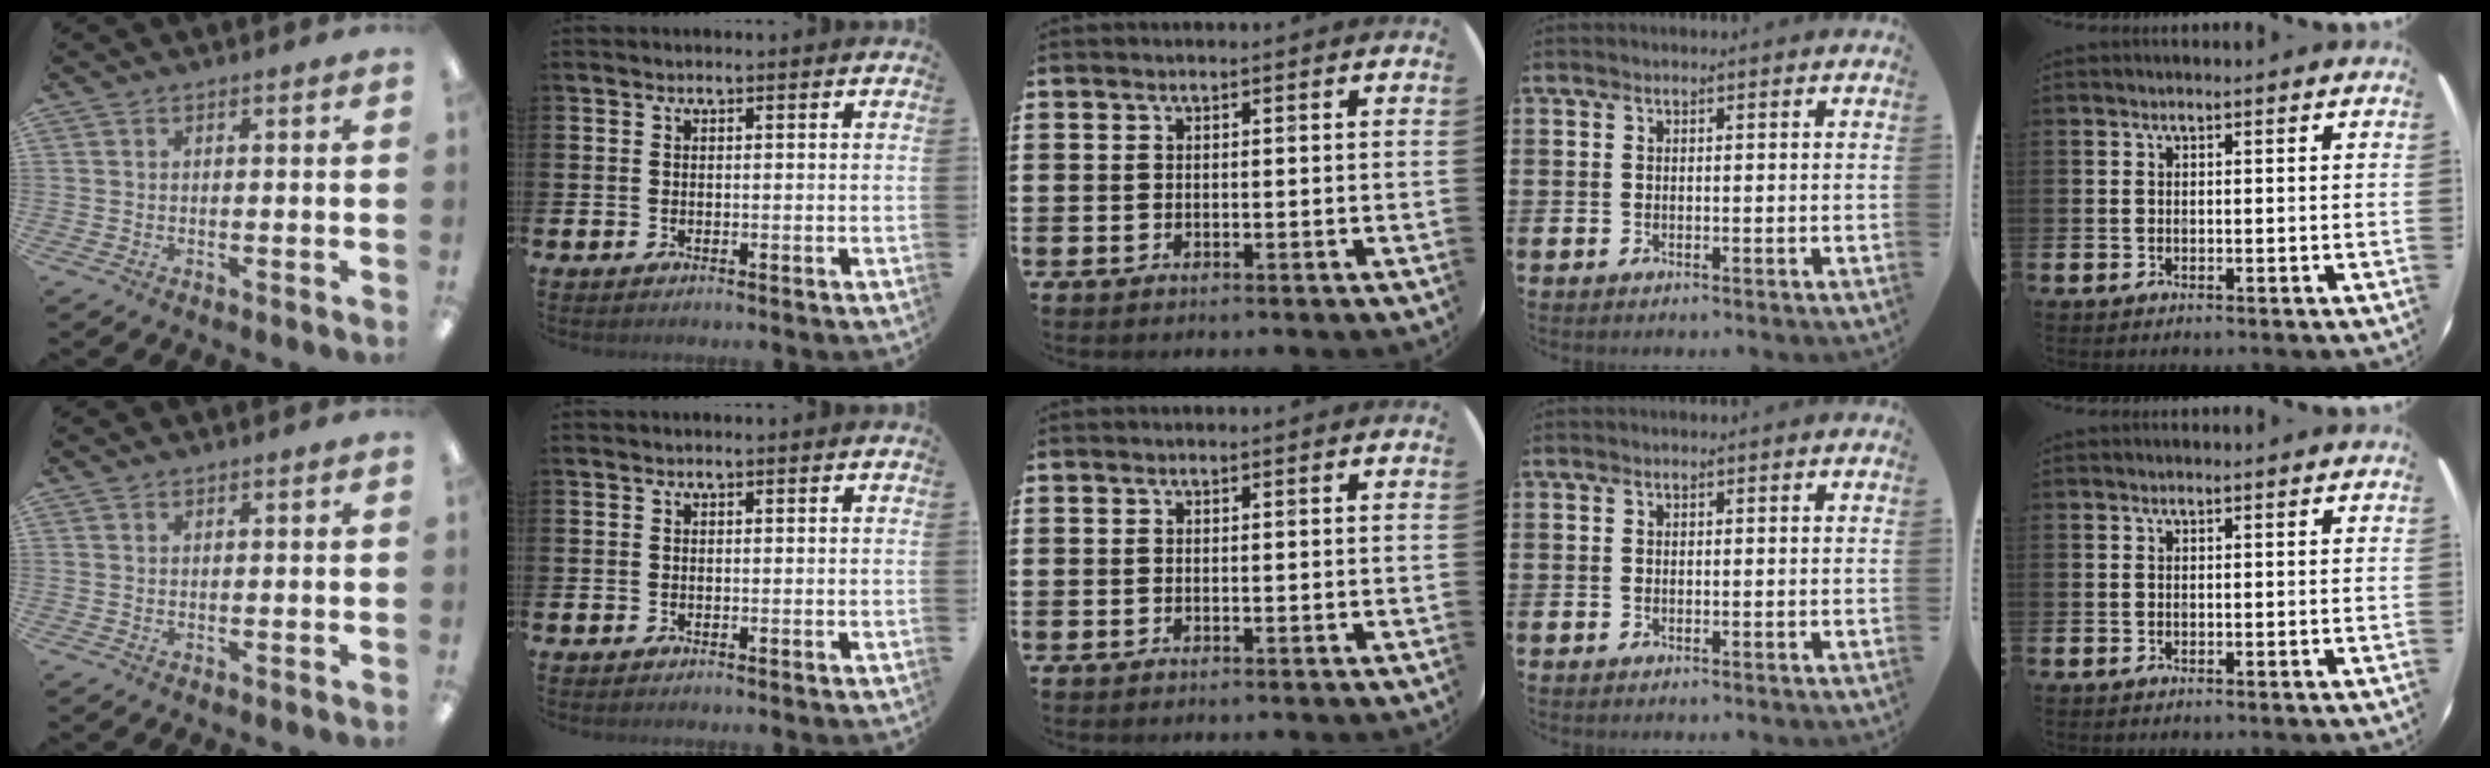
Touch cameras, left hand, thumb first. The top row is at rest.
{"thumb": {"total": 0.7, "force": [0.6, 0.4, 0.1], "torque": [-0.001, 0.001, 0.012]}}